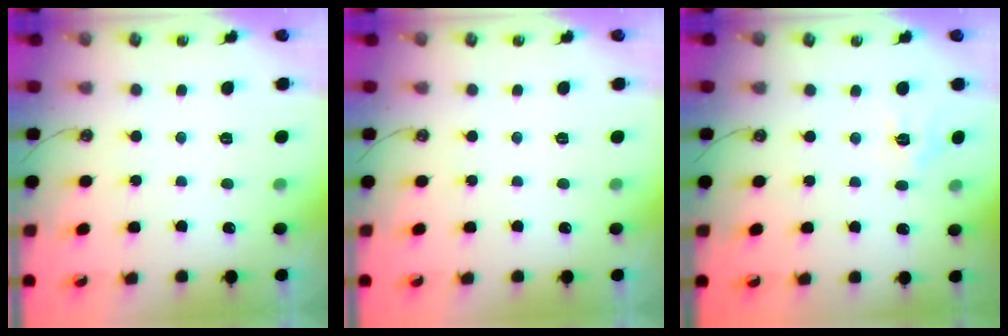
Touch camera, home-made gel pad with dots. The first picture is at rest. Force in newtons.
{"total": 0.0}
{"total": 4.0, "press": 4.0, "slide": 0.2}